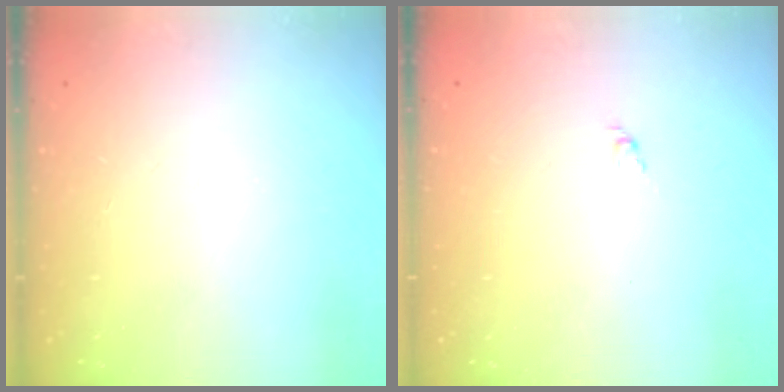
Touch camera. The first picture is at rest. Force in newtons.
{"total": 1.6, "press": 1.5, "slide": 0.6}